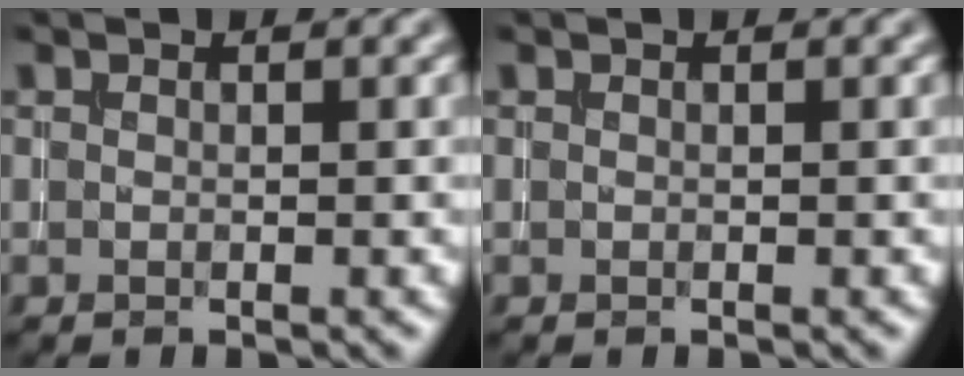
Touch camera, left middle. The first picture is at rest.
{"total": 0.0}